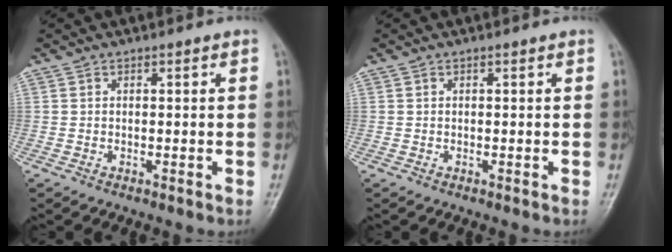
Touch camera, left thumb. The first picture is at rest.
{"total": 0.0}